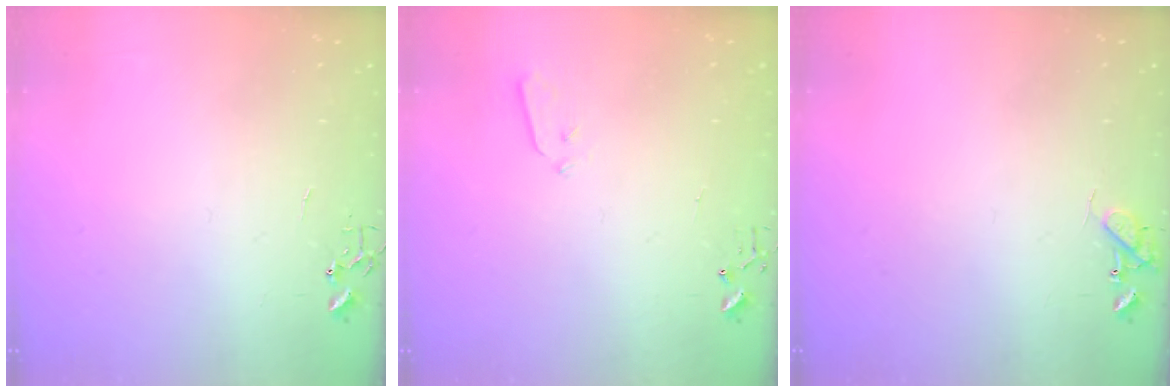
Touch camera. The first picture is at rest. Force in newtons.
{"total": 3.5, "press": 3.4, "slide": 0.6}
{"total": 8.6, "press": 8.6, "slide": 0.7}